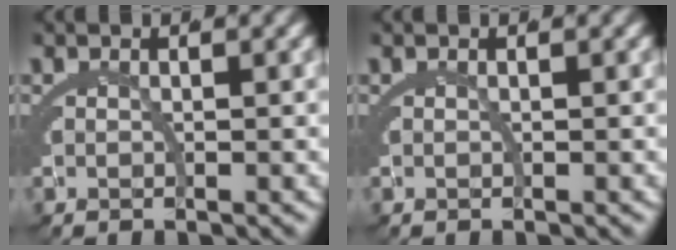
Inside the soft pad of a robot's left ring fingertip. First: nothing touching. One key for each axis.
{"total": 0.0}